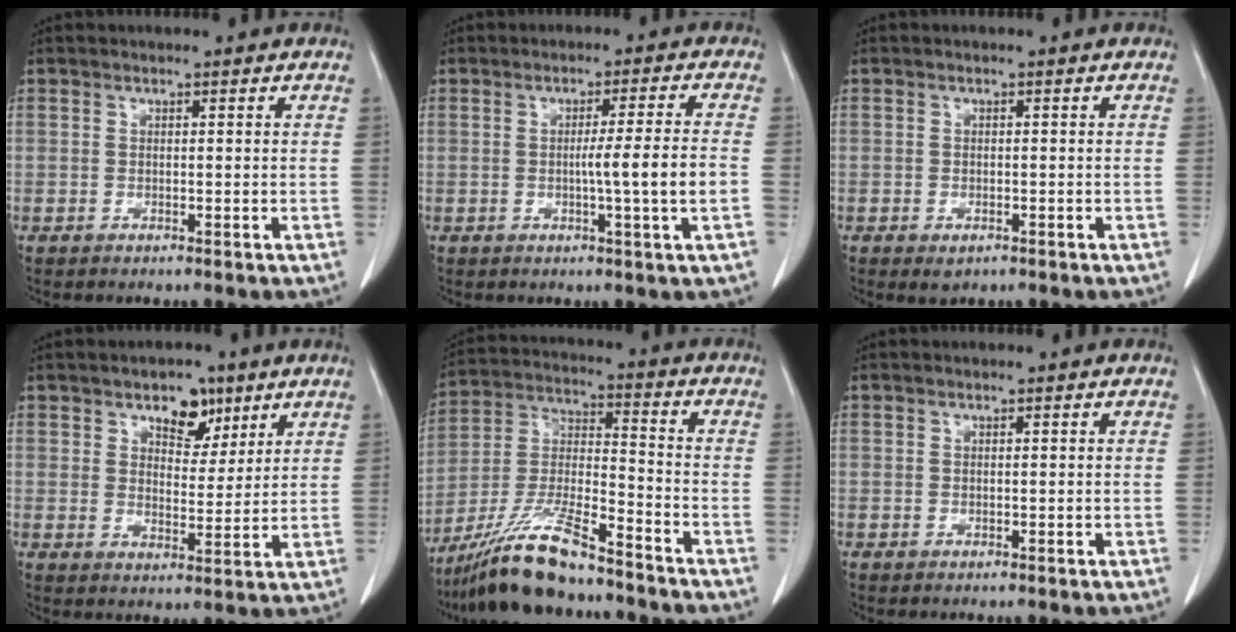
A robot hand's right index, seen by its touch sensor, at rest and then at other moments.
{"total": 6.6, "force": [-1.2, -1.4, 6.3], "torque": [-0.093, -0.006, -0.018]}
{"total": 2.0, "force": [-1.1, 1.0, 1.2], "torque": [-0.016, -0.001, -0.008]}
{"total": 6.1, "force": [3.7, 3.5, 3.2], "torque": [-0.041, 0.006, 0.059]}
{"total": 14.2, "force": [-11.4, 1.7, 8.2], "torque": [-0.165, -0.016, -0.211]}
{"total": 0.0}